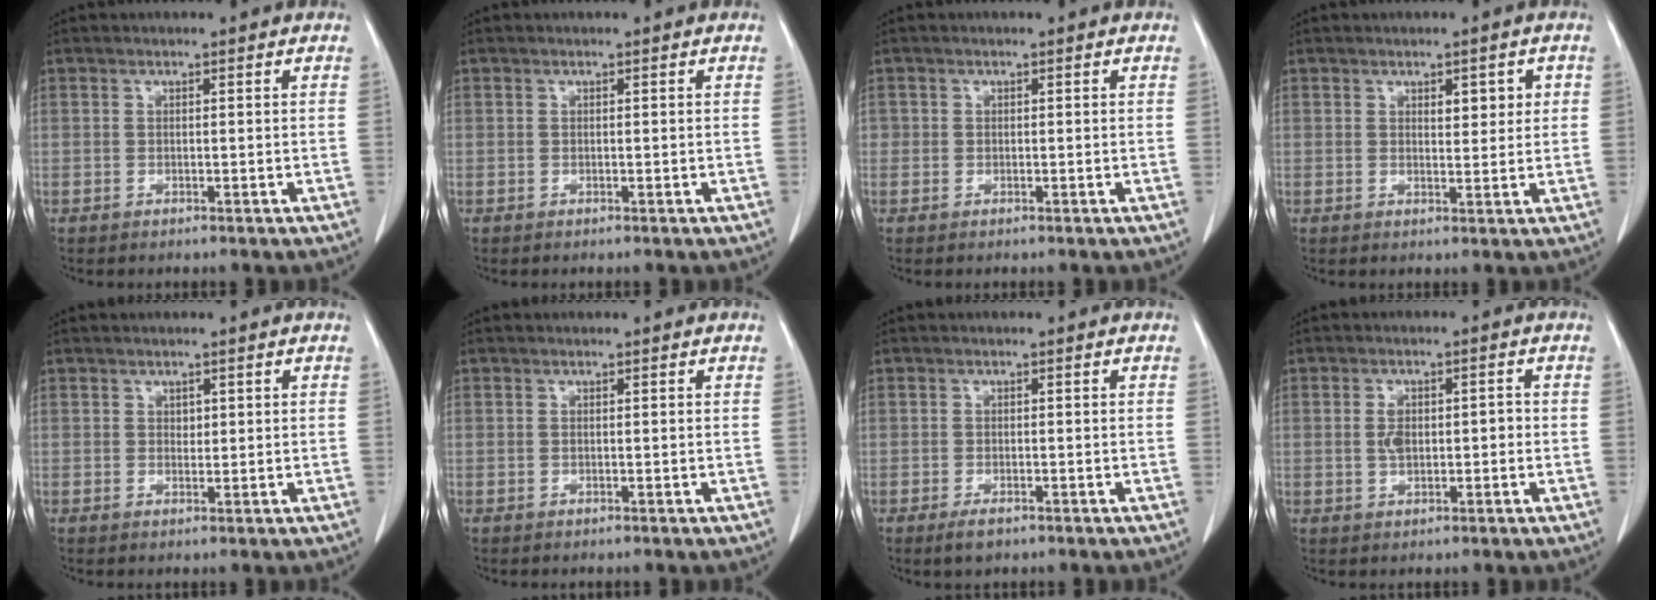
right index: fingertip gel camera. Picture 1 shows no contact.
{"total": 0.0}
{"total": 0.8, "force": [0.0, 0.8, 0.0], "torque": [0.010, 0.005, -0.003]}
{"total": 3.1, "force": [1.1, 1.5, 2.5], "torque": [-0.033, 0.004, 0.017]}
{"total": 1.0, "force": [0.4, 0.7, 0.6], "torque": [-0.005, -0.002, 0.006]}
{"total": 0.0}
{"total": 2.1, "force": [-1.4, 1.0, 1.2], "torque": [-0.025, -0.002, -0.019]}
{"total": 3.8, "force": [-0.2, 2.2, 3.1], "torque": [-0.059, 0.012, -0.002]}